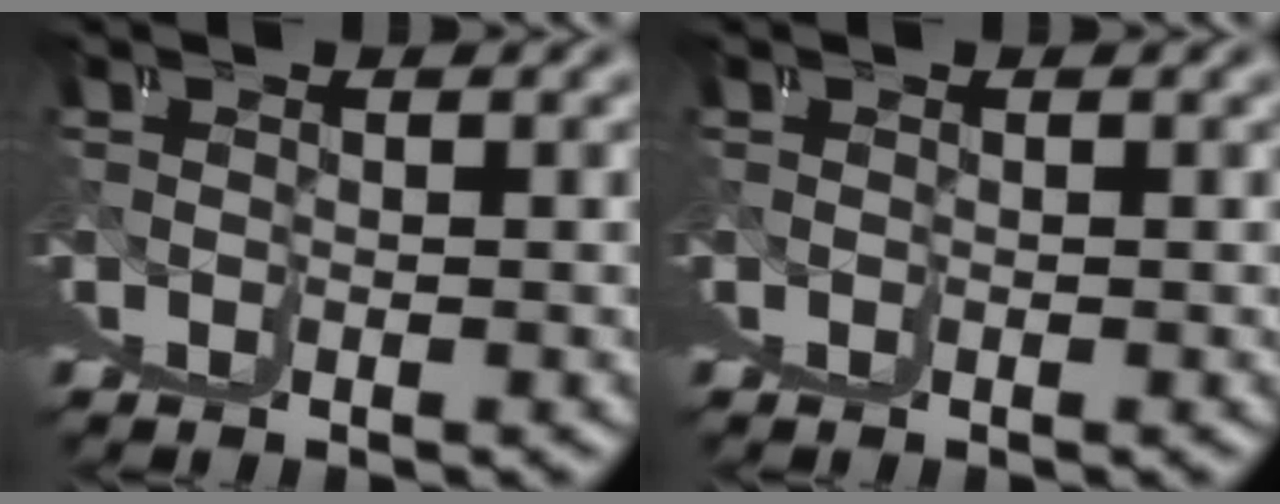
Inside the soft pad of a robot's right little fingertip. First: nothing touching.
{"total": 0.0}